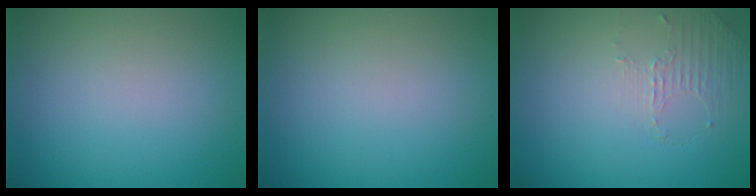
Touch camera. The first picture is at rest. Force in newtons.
{"total": 0.0}
{"total": 1.2, "press": 0.4, "slide": 1.1}